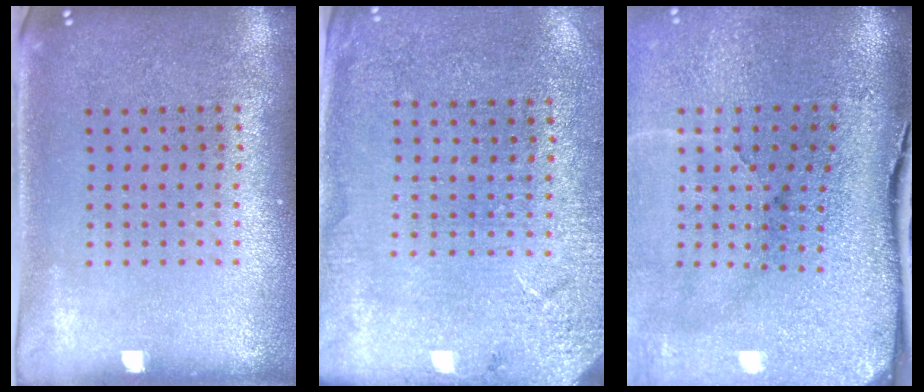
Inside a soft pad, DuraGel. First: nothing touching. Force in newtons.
{"total": 2.6, "press": 2.5, "slide": 0.5}
{"total": 5.1, "press": 4.0, "slide": 3.2}